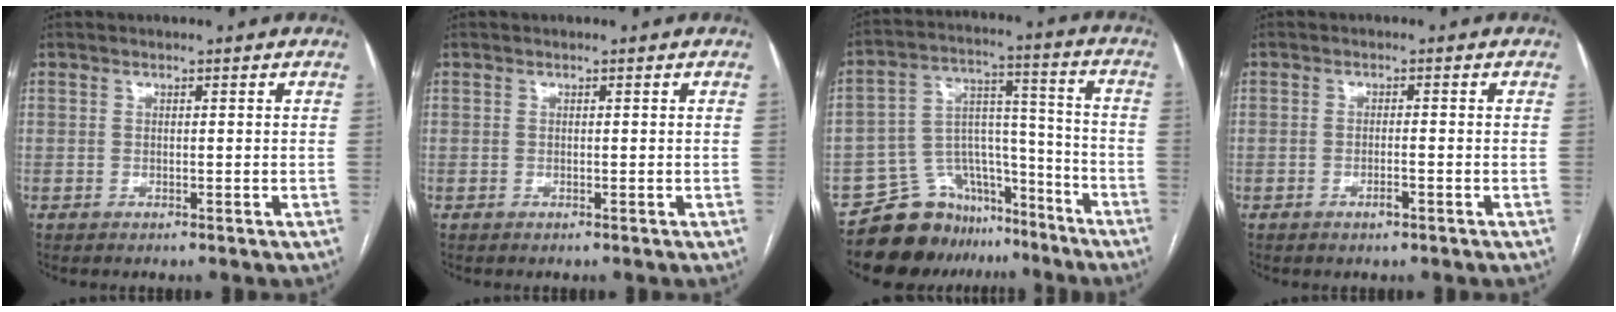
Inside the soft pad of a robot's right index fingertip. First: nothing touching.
{"total": 0.0}
{"total": 12.8, "force": [-10.6, 7.0, 1.9], "torque": [-0.018, 0.080, -0.174]}
{"total": 1.6, "force": [-1.0, 0.2, 1.2], "torque": [-0.024, -0.001, -0.016]}